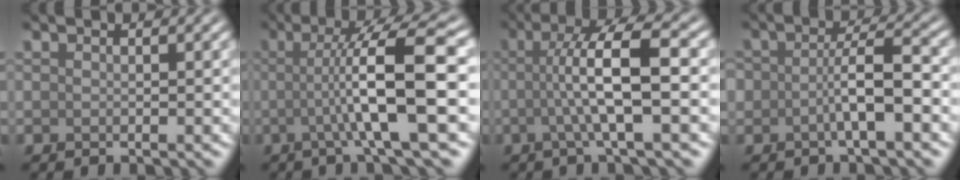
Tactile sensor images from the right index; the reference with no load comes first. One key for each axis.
{"total": 8.7, "fx": -0.8, "fy": 1.3, "fz": 8.6, "tx": -0.123, "ty": 0.011, "tz": -0.019}
{"total": 6.7, "fx": -0.4, "fy": 1.1, "fz": 6.6, "tx": -0.108, "ty": 0.016, "tz": -0.013}
{"total": 3.5, "fx": -1.2, "fy": 1.1, "fz": 3.0, "tx": -0.053, "ty": 0.011, "tz": -0.027}